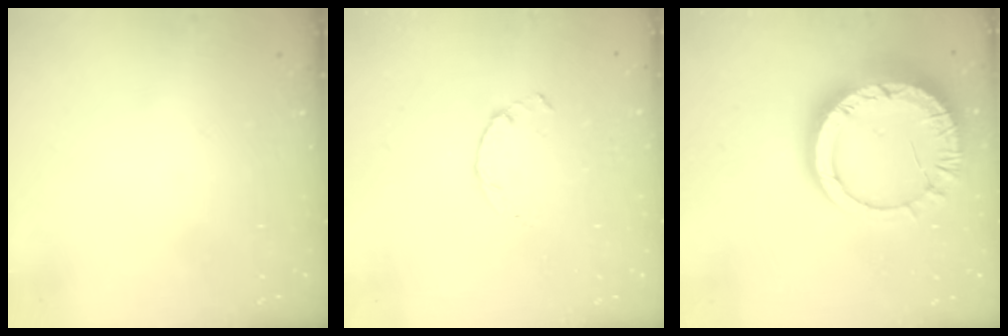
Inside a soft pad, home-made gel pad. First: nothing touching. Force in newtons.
{"total": 0.8, "press": 0.7, "slide": 0.2}
{"total": 16.0, "press": 16.0, "slide": 1.4}